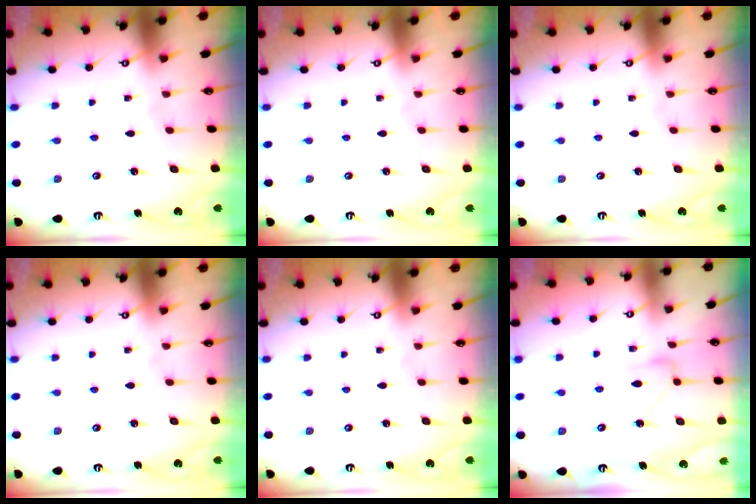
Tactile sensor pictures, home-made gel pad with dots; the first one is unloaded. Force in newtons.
{"total": 0.0}
{"total": 0.0}
{"total": 0.0}
{"total": 0.0}
{"total": 11.1, "press": 11.1, "slide": 0.5}